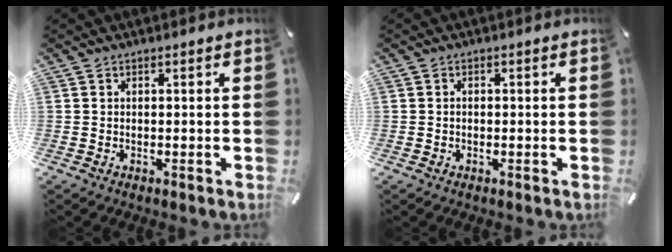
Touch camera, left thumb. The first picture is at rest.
{"total": 0.7, "force": [-0.2, 0.6, 0.4], "torque": [-0.007, 0.003, -0.006]}